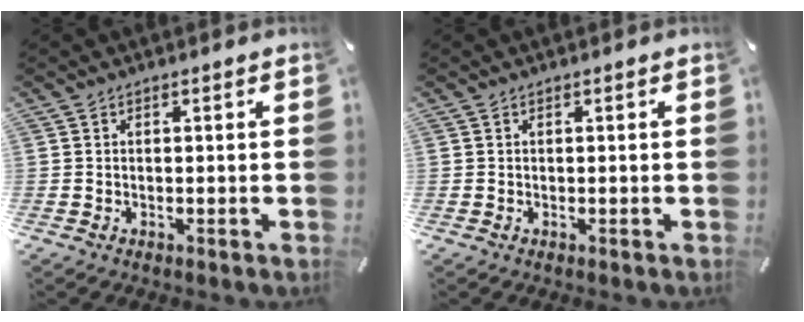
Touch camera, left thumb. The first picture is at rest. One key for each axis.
{"total": 0.0}